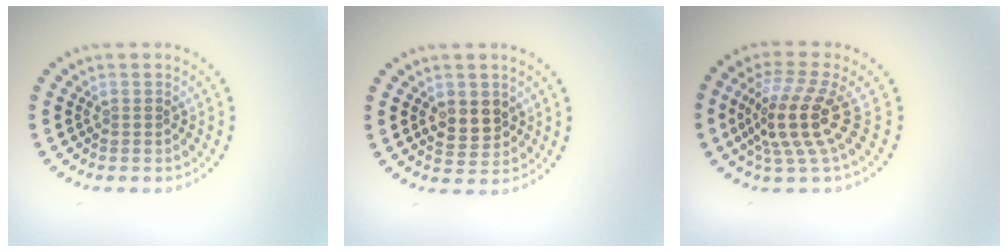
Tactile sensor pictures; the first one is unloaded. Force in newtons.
{"total": 2.6, "press": 2.5, "slide": 0.6}
{"total": 4.6, "press": 3.5, "slide": 3.1}